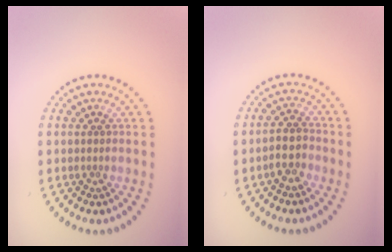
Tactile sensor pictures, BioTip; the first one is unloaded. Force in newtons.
{"total": 2.3, "press": 2.0, "slide": 1.0}